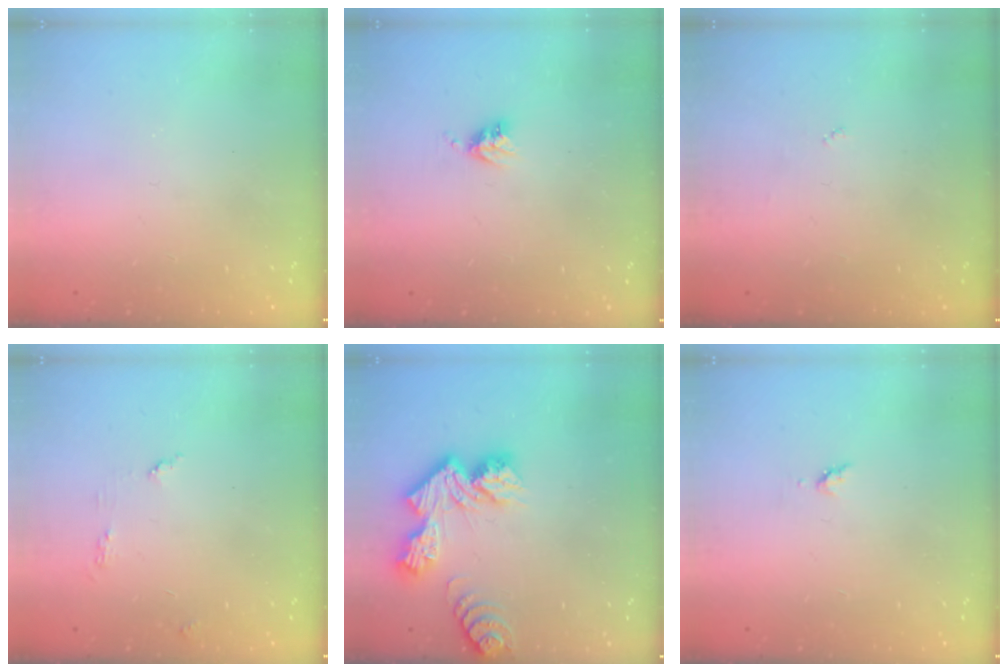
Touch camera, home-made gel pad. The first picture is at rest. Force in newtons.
{"total": 5.2, "press": 5.2, "slide": 0.6}
{"total": 2.7, "press": 2.7, "slide": 0.4}
{"total": 3.9, "press": 3.9, "slide": 0.3}
{"total": 12.2, "press": 12.1, "slide": 1.0}
{"total": 3.5, "press": 3.4, "slide": 0.5}